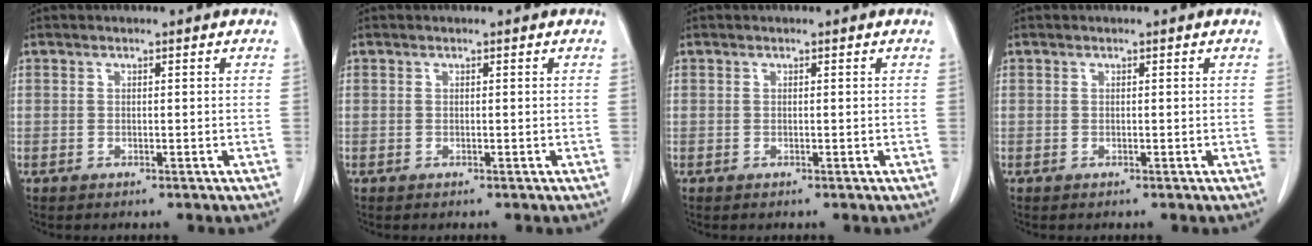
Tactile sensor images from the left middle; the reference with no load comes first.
{"total": 0.0}
{"total": 0.0}
{"total": 0.0}